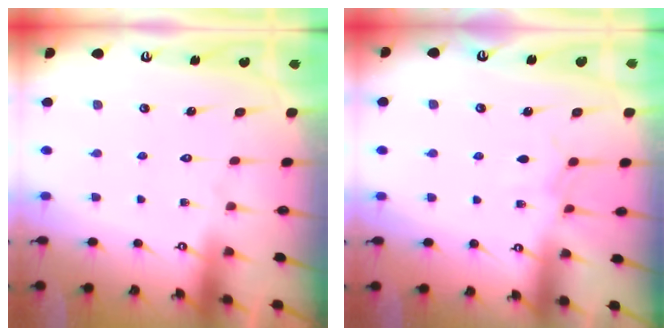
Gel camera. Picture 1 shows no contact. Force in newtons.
{"total": 4.3, "press": 4.3, "slide": 0.5}